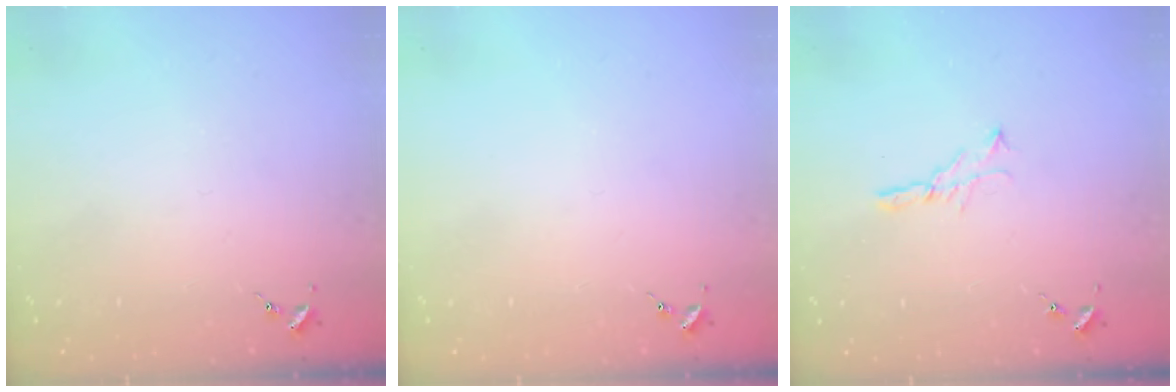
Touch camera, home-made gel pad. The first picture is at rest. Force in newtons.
{"total": 0.0}
{"total": 5.2, "press": 5.2, "slide": 0.3}